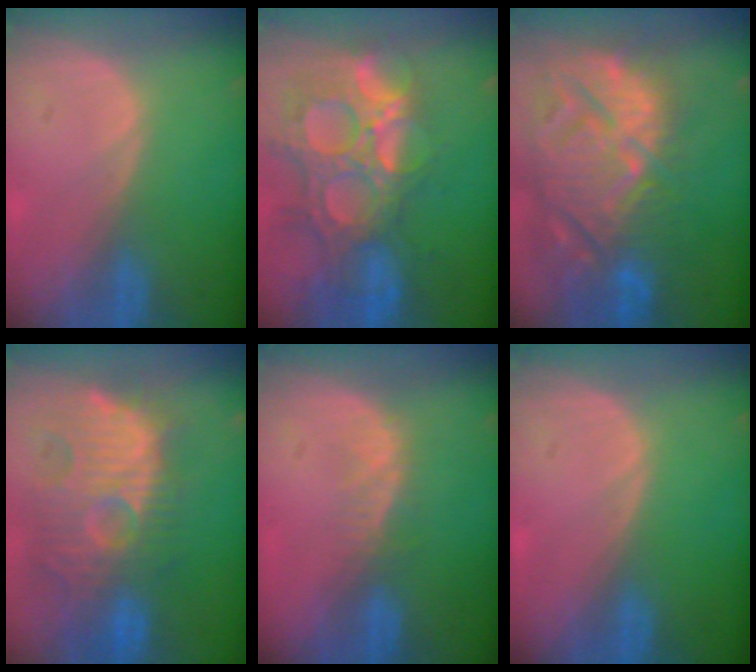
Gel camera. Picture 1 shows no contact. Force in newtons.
{"total": 14.7, "press": 12.2, "slide": 8.1}
{"total": 15.2, "press": 13.0, "slide": 7.8}
{"total": 13.1, "press": 12.3, "slide": 4.4}
{"total": 2.8, "press": 2.3, "slide": 1.7}
{"total": 0.0}